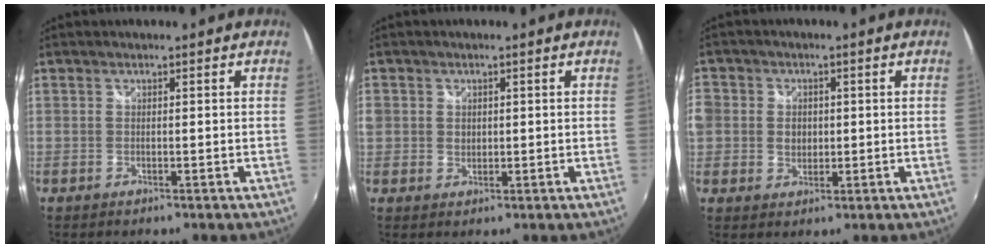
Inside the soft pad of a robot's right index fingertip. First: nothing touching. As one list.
[{"total": 3.3, "force": [0.3, 3.1, 1.1], "torque": [-0.023, 0.003, 0.004]}, {"total": 9.0, "force": [-0.3, 8.4, 3.2], "torque": [-0.104, 0.018, -0.010]}]